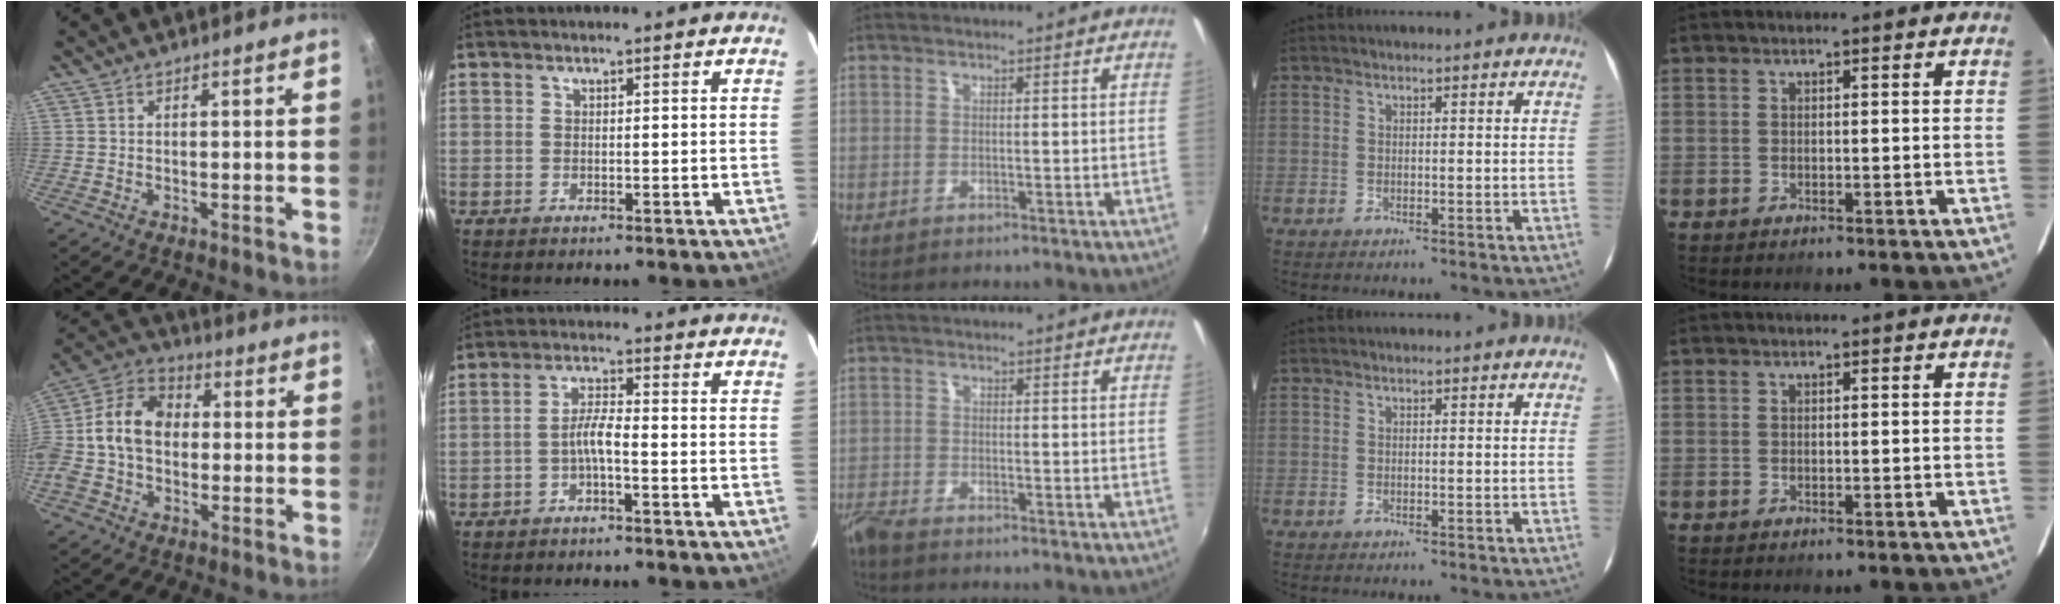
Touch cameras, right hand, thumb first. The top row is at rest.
{"thumb": {"total": 14.6, "force": [-0.4, 10.9, 9.7], "torque": [-0.149, 0.038, -0.031]}, "index": {"total": 3.4, "force": [-1.7, 0.3, 3.0], "torque": [-0.063, 0.008, -0.033]}, "middle": {"total": 3.3, "force": [-3.0, 0.4, 1.4], "torque": [-0.041, -0.014, -0.061]}}